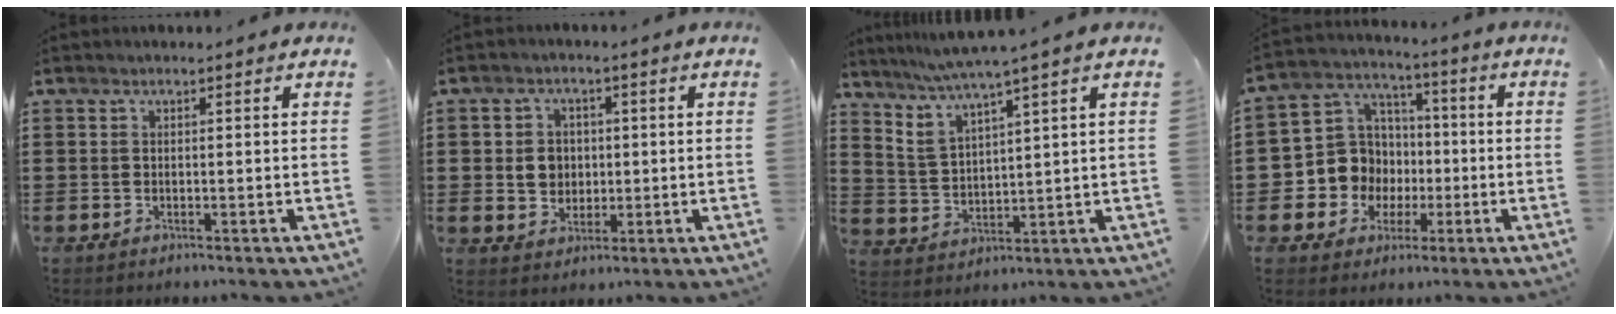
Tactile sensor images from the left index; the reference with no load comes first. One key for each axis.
{"total": 4.1, "fx": 0.1, "fy": 3.7, "fz": 1.8, "tx": -0.041, "ty": 0.007, "tz": -0.003}
{"total": 4.8, "fx": 3.9, "fy": -0.5, "fz": 2.8, "tx": -0.064, "ty": -0.020, "tz": 0.064}
{"total": 9.9, "fx": -1.1, "fy": 9.6, "fz": 2.1, "tx": -0.092, "ty": 0.008, "tz": -0.014}